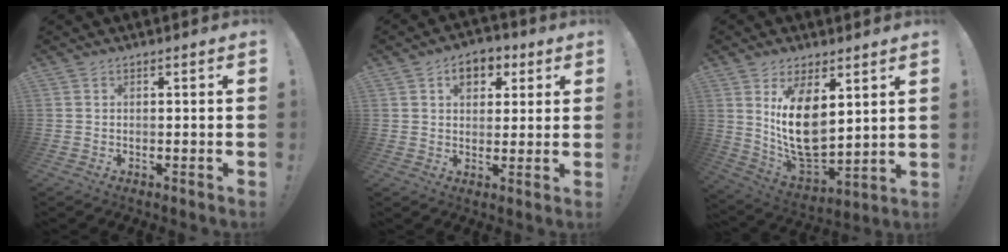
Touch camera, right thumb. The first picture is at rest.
{"total": 8.0, "force": [3.1, 6.2, 4.0], "torque": [-0.042, -0.012, 0.055]}
{"total": 15.8, "force": [5.7, 9.2, 11.6], "torque": [-0.211, -0.050, 0.105]}